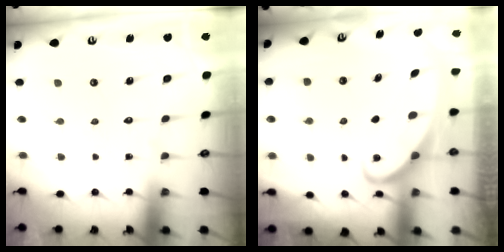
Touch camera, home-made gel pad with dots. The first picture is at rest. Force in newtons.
{"total": 2.2, "press": 2.1, "slide": 0.3}